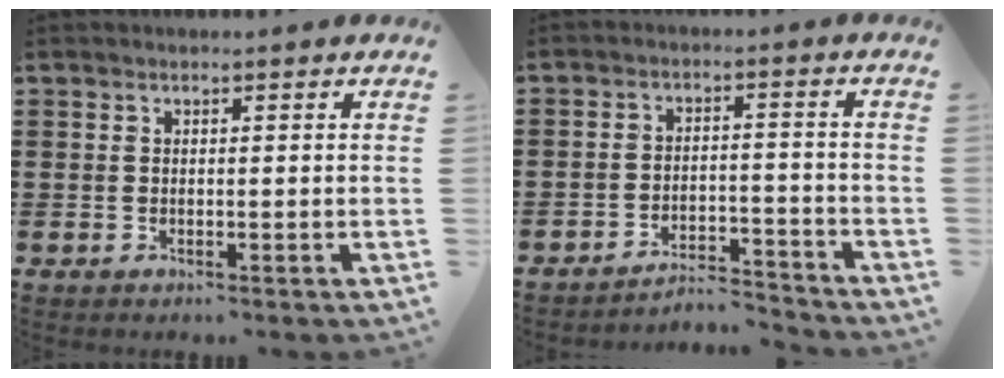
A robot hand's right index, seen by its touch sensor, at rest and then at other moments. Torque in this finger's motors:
{"motor_torque": [-0.09, -0.50, -0.23, -0.21]}